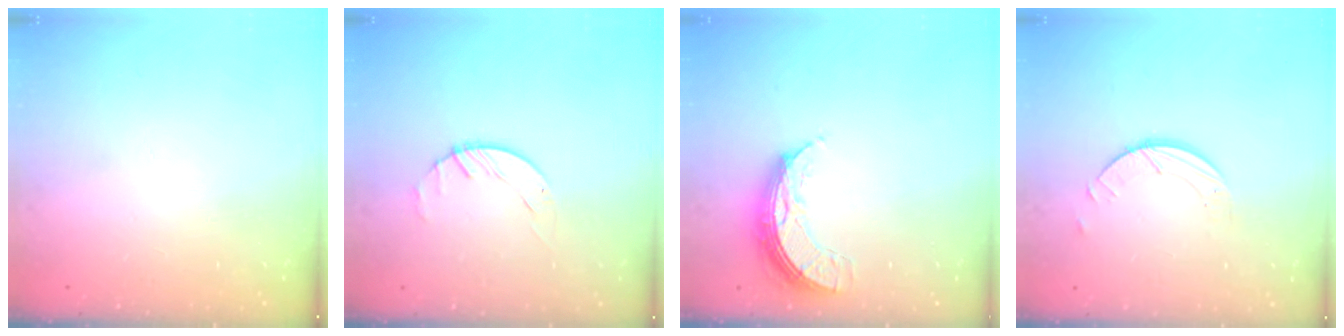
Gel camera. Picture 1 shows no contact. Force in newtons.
{"total": 1.4, "press": 1.4, "slide": 0.2}
{"total": 7.9, "press": 7.8, "slide": 0.8}
{"total": 4.0, "press": 4.0, "slide": 0.4}